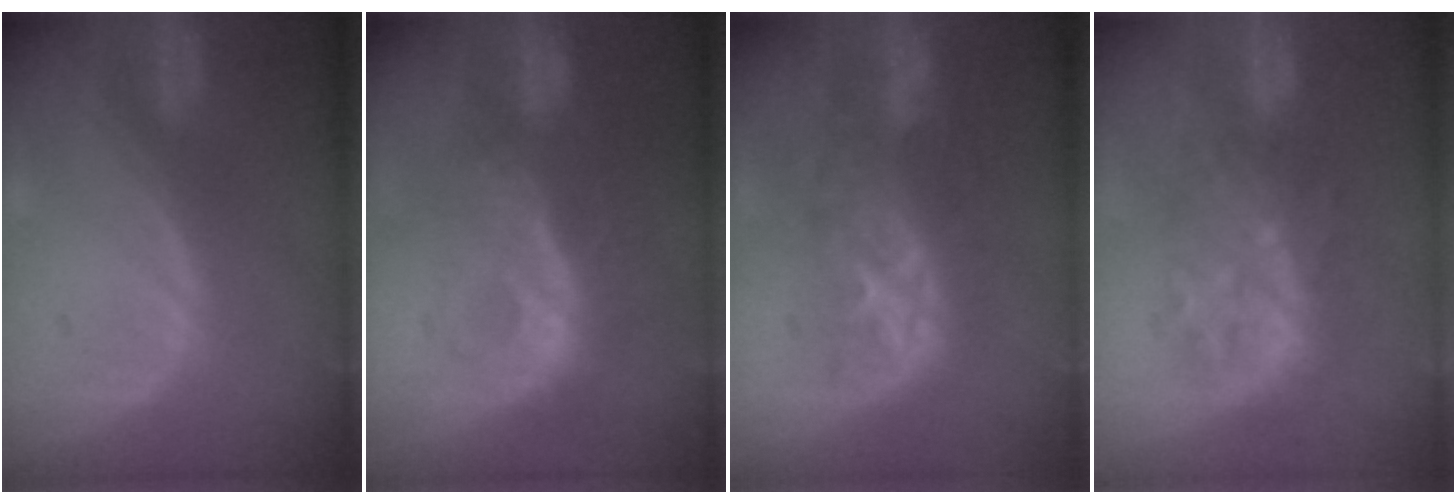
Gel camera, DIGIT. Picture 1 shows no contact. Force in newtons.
{"total": 9.2, "press": 8.5, "slide": 3.5}
{"total": 8.7, "press": 8.7, "slide": 0.9}
{"total": 7.9, "press": 7.4, "slide": 2.7}